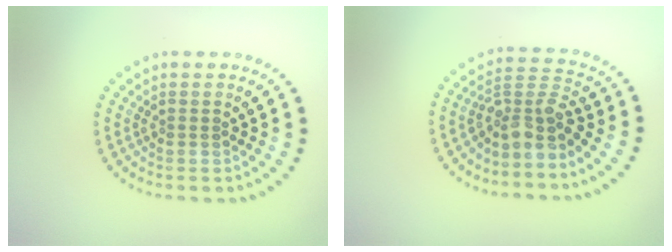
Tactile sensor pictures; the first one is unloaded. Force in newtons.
{"total": 3.7, "press": 2.8, "slide": 2.3}